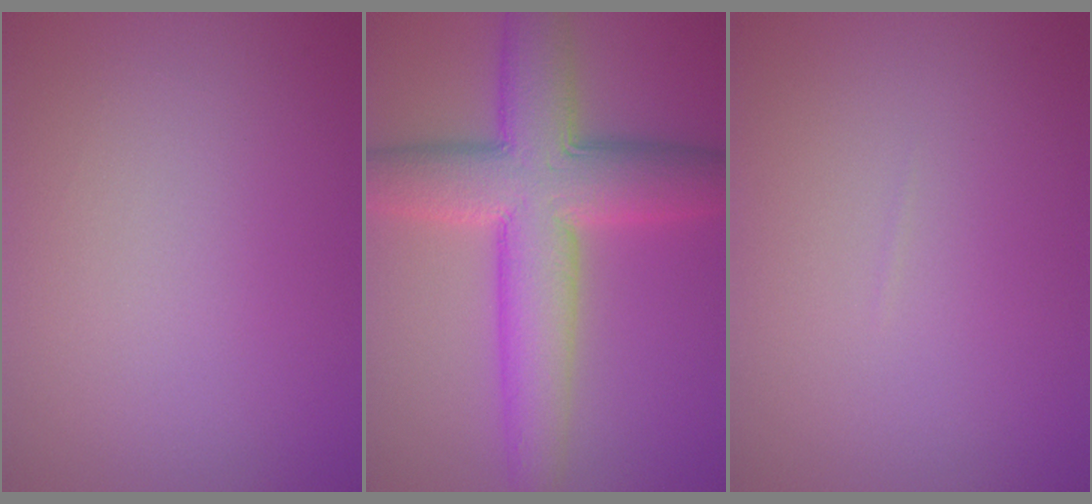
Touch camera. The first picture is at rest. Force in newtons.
{"total": 10.1, "press": 10.1, "slide": 0.2}
{"total": 0.0}